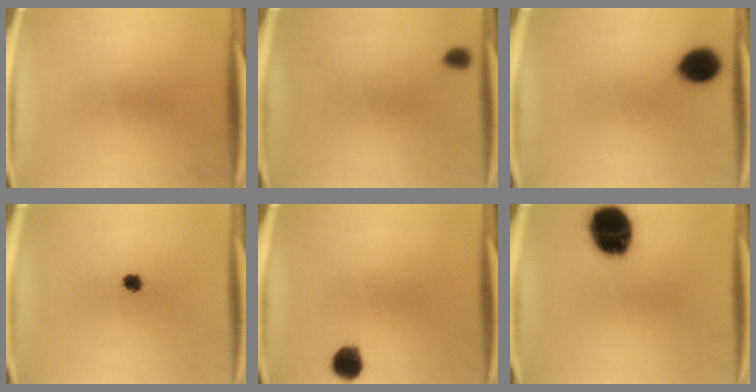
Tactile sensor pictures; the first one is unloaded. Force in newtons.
{"total": 1.3}
{"total": 9.1}
{"total": 2.4}
{"total": 5.1}
{"total": 19.5}